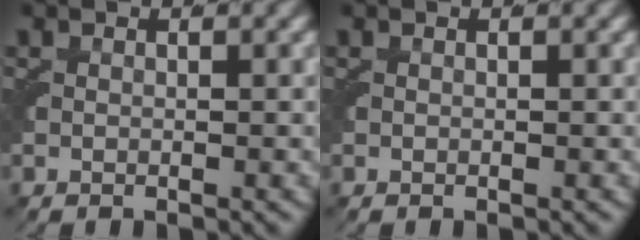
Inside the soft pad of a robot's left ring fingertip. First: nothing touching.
{"total": 0.0}